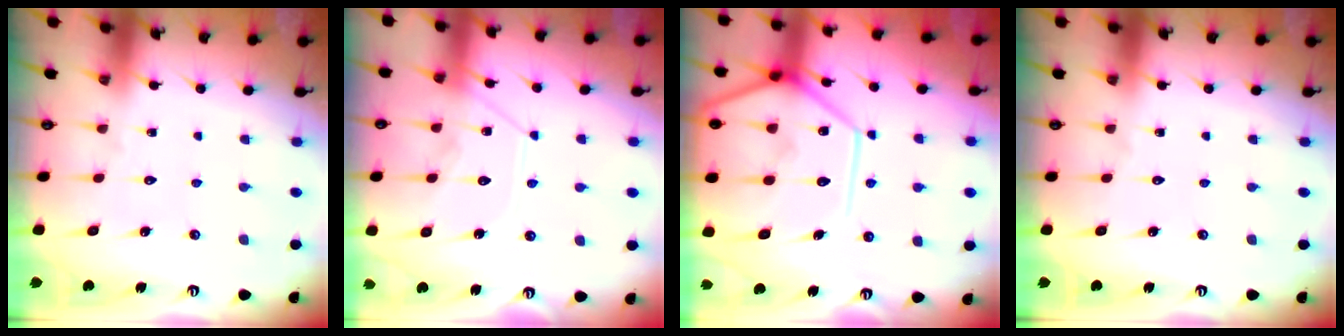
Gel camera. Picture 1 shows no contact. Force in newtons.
{"total": 12.1, "press": 12.0, "slide": 1.0}
{"total": 19.7, "press": 19.6, "slide": 2.1}
{"total": 0.0}